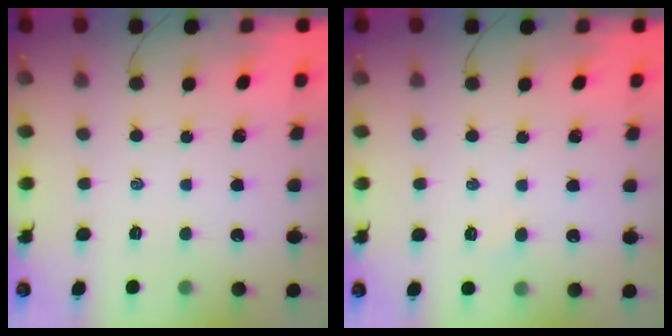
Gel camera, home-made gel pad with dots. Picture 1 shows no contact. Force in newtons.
{"total": 1.5, "press": 1.4, "slide": 0.6}